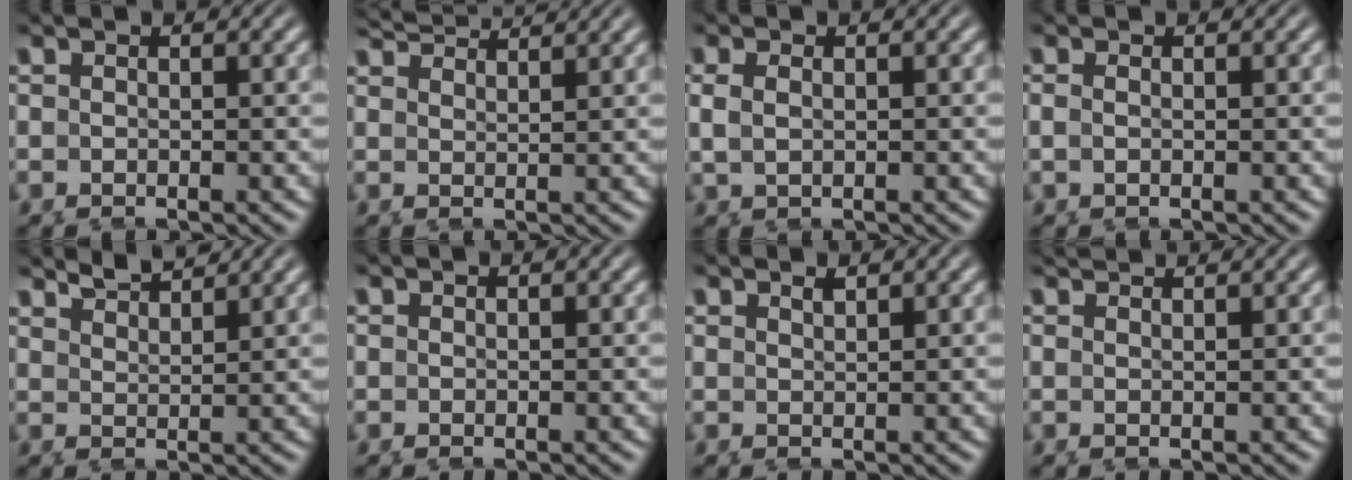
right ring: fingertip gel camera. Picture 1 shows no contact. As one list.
[{"total": 3.6, "force": [3.5, -0.9, 0.2], "torque": [0.006, 0.002, 0.060]}, {"total": 1.3, "force": [0.7, 0.2, 1.1], "torque": [-0.025, -0.003, 0.018]}, {"total": 0.6, "force": [0.2, -0.1, 0.6], "torque": [-0.016, -0.002, 0.006]}, {"total": 3.3, "force": [3.0, -1.5, -0.3], "torque": [0.017, 0.002, 0.058]}, {"total": 0.0}, {"total": 0.9, "force": [0.7, -0.6, -0.2], "torque": [0.000, -0.010, 0.019]}, {"total": 1.5, "force": [1.3, -0.9, 0.0], "torque": [0.002, -0.005, 0.023]}]